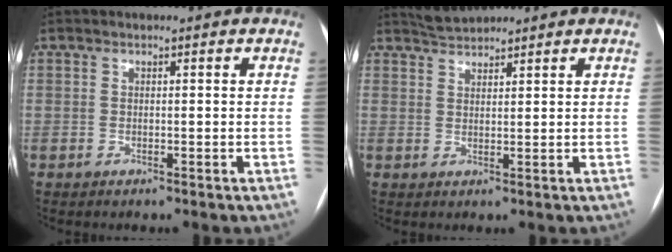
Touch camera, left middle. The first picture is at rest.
{"total": 2.8, "force": [2.8, 0.0, 0.0], "torque": [-0.008, 0.012, 0.058]}